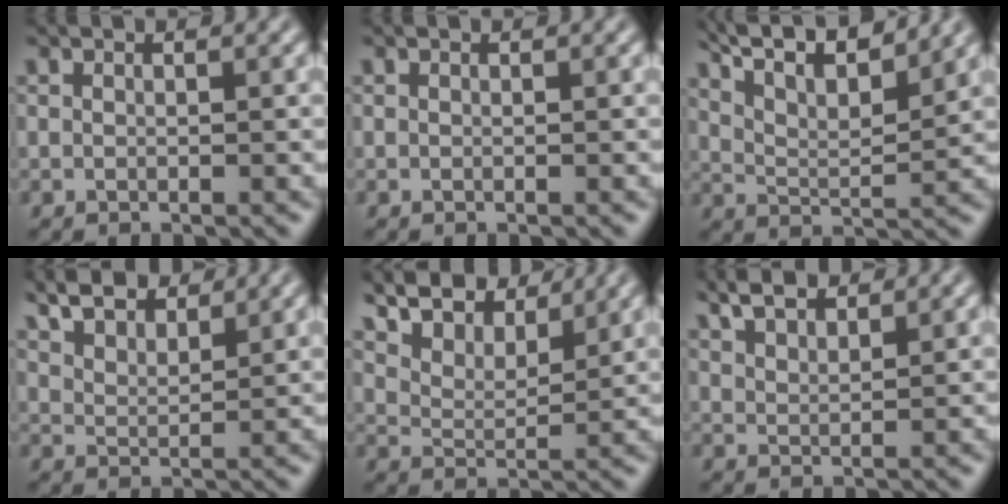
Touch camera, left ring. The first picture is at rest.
{"total": 0.0}
{"total": 11.2, "force": [8.2, 3.5, 6.9], "torque": [-0.126, 0.031, 0.110]}
{"total": 7.3, "force": [5.8, 2.6, 3.6], "torque": [-0.082, 0.032, 0.082]}
{"total": 8.9, "force": [7.3, 2.9, 4.2], "torque": [-0.104, 0.022, 0.113]}
{"total": 5.1, "force": [4.0, 1.7, 2.6], "torque": [-0.054, 0.034, 0.049]}